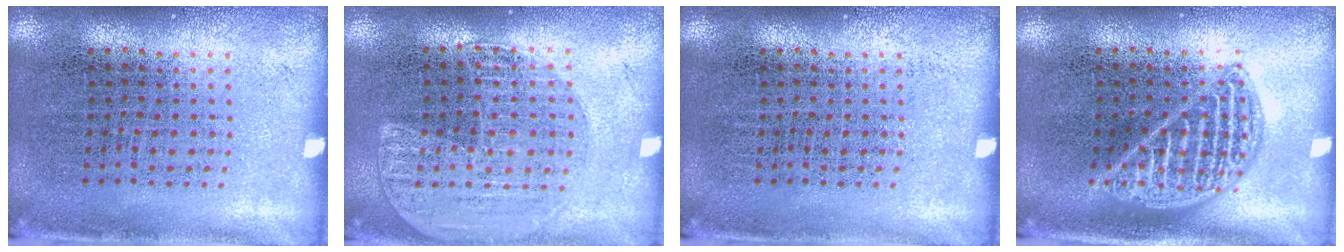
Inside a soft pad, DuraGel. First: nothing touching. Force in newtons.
{"total": 1.5, "press": 1.4, "slide": 0.4}
{"total": 0.0}
{"total": 2.3, "press": 2.2, "slide": 0.3}